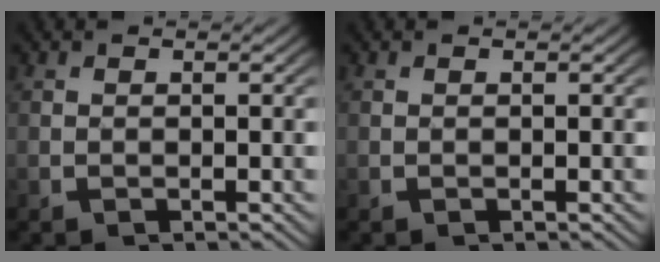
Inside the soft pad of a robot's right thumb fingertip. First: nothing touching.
{"total": 0.0}